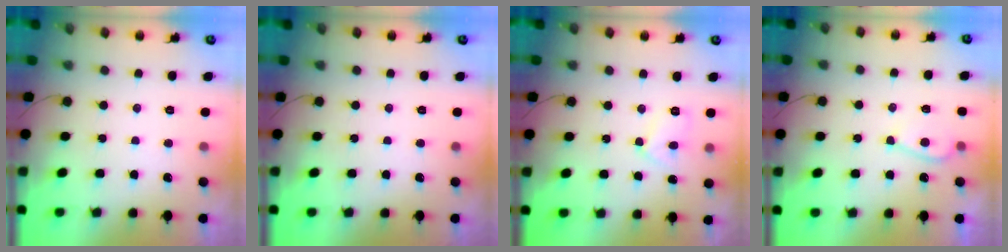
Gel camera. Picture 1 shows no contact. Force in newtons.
{"total": 0.0}
{"total": 5.6, "press": 5.6, "slide": 0.6}
{"total": 4.3, "press": 4.2, "slide": 0.8}